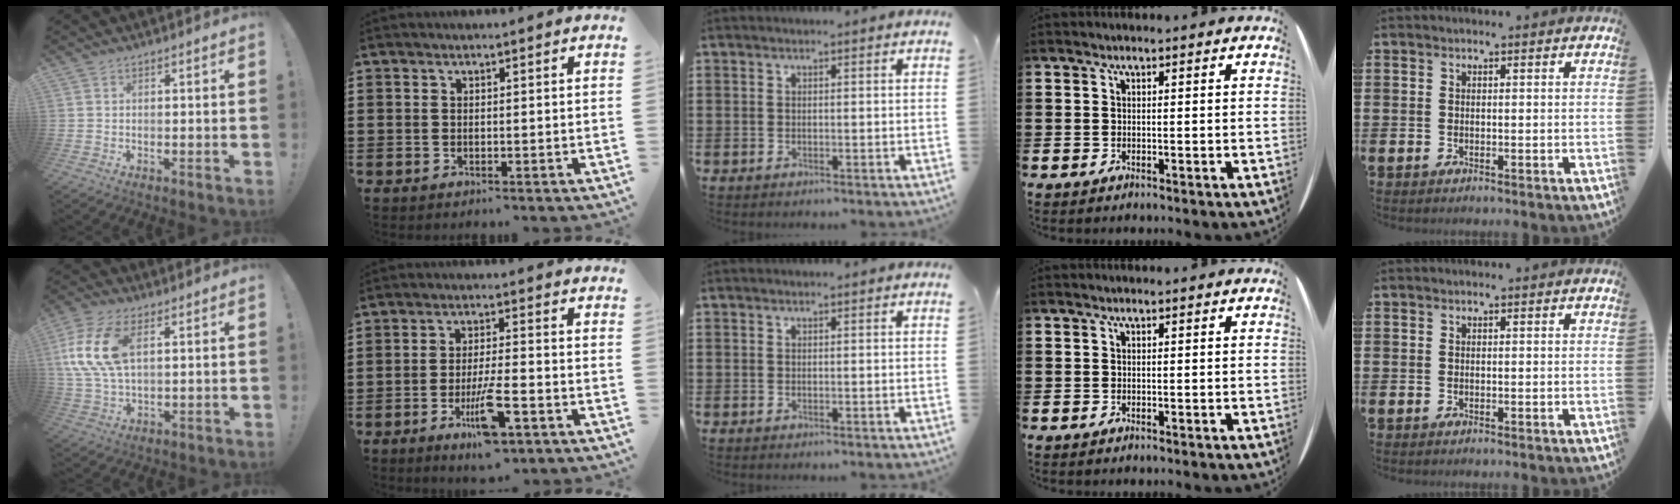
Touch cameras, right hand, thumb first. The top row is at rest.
{"thumb": {"total": 14.4, "force": [4.1, 8.1, 11.2], "torque": [-0.238, -0.001, 0.079]}, "index": {"total": 7.8, "force": [-4.0, 1.5, 6.6], "torque": [-0.128, -0.009, -0.071]}}